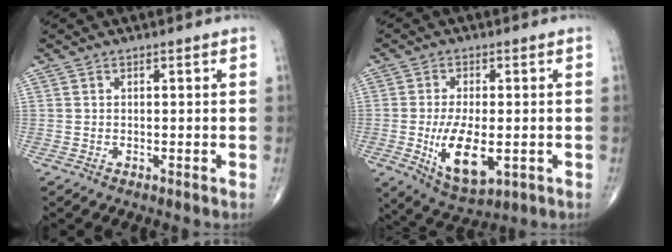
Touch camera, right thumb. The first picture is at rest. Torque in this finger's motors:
{"motor_torque": [-0.22, 0.85, 1.42, -0.01, 0.13]}